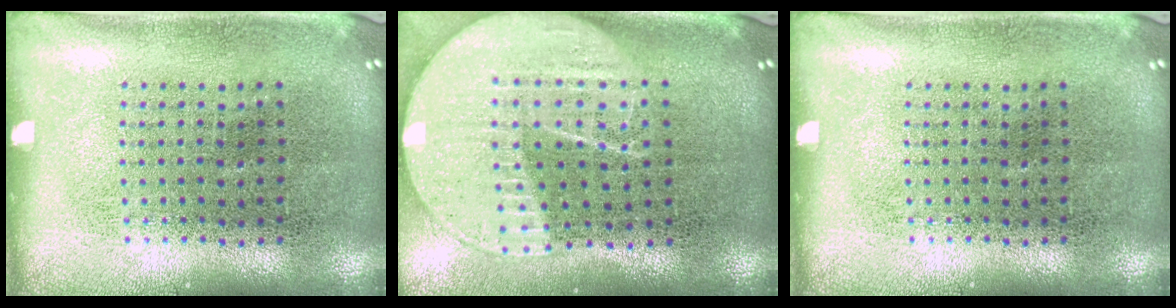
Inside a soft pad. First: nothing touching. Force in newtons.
{"total": 2.1, "press": 1.8, "slide": 1.1}
{"total": 0.0}